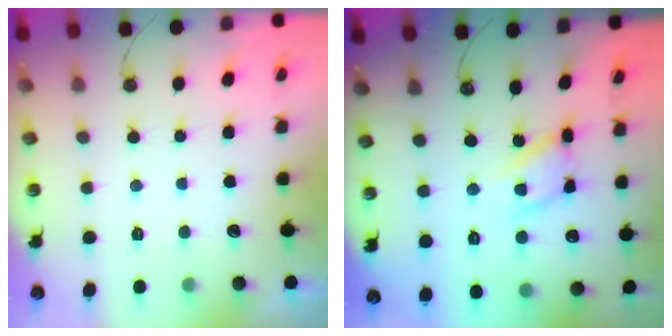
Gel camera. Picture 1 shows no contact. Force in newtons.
{"total": 12.7, "press": 12.6, "slide": 1.0}